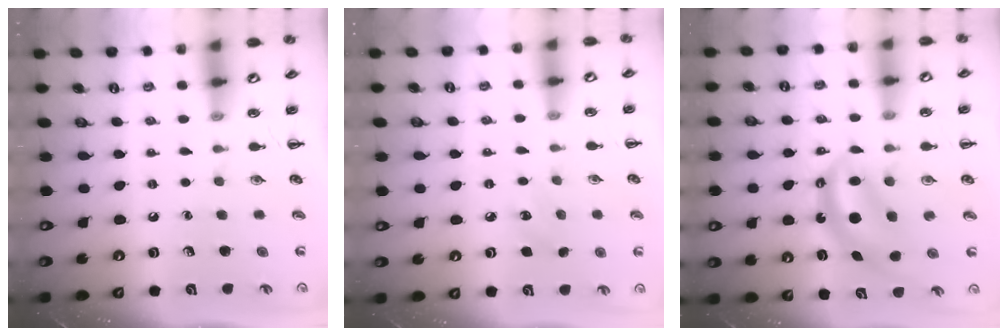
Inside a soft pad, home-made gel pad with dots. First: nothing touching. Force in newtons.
{"total": 7.1, "press": 6.7, "slide": 2.1}
{"total": 6.2, "press": 6.2, "slide": 0.7}